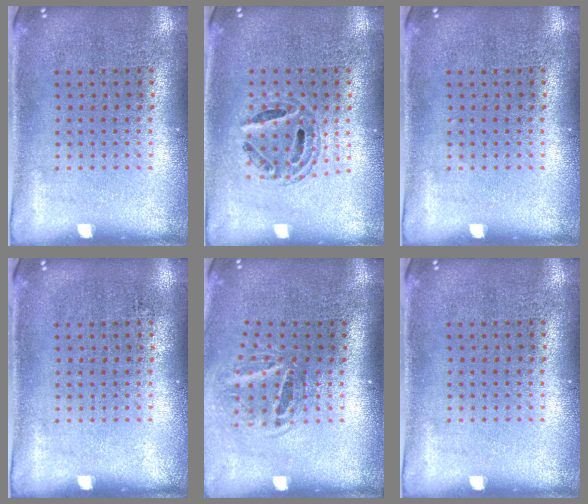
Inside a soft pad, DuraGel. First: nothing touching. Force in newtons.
{"total": 0.8, "press": 0.7, "slide": 0.2}
{"total": 0.0}
{"total": 0.0}
{"total": 1.8, "press": 1.2, "slide": 1.3}
{"total": 0.0}